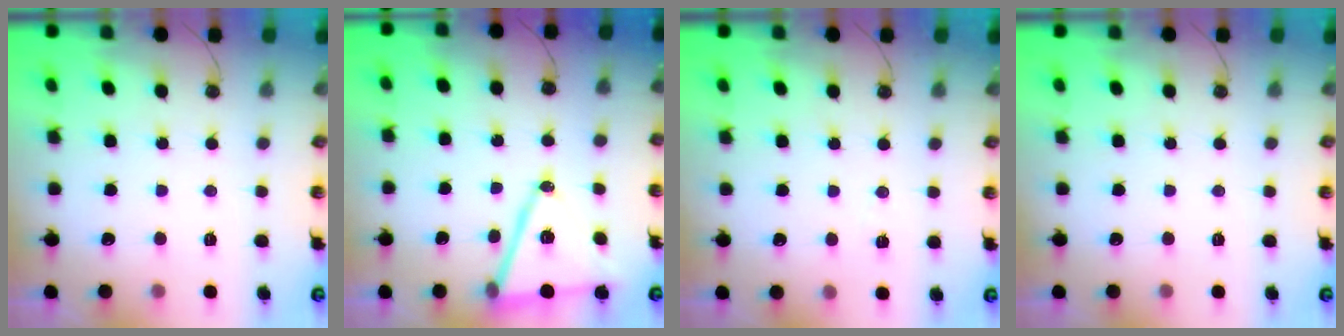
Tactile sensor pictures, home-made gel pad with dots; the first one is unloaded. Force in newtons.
{"total": 14.9, "press": 14.5, "slide": 3.5}
{"total": 3.3, "press": 2.7, "slide": 1.9}
{"total": 0.0}